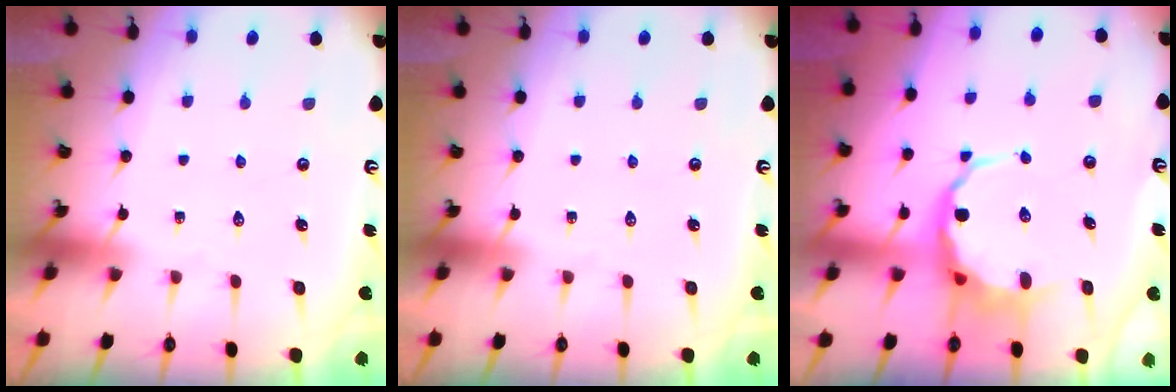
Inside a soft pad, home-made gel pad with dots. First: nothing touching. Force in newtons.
{"total": 0.0}
{"total": 6.9, "press": 6.7, "slide": 1.5}